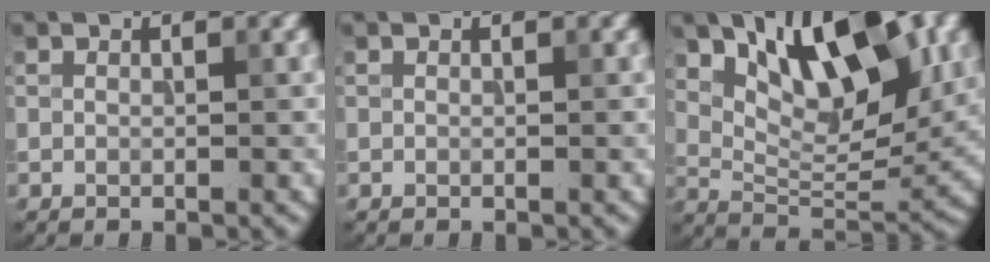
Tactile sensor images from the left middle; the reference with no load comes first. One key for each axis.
{"total": 0.0}
{"total": 10.5, "fx": 4.7, "fy": 4.7, "fz": 8.1, "tx": -0.124, "ty": -0.005, "tz": 0.083}